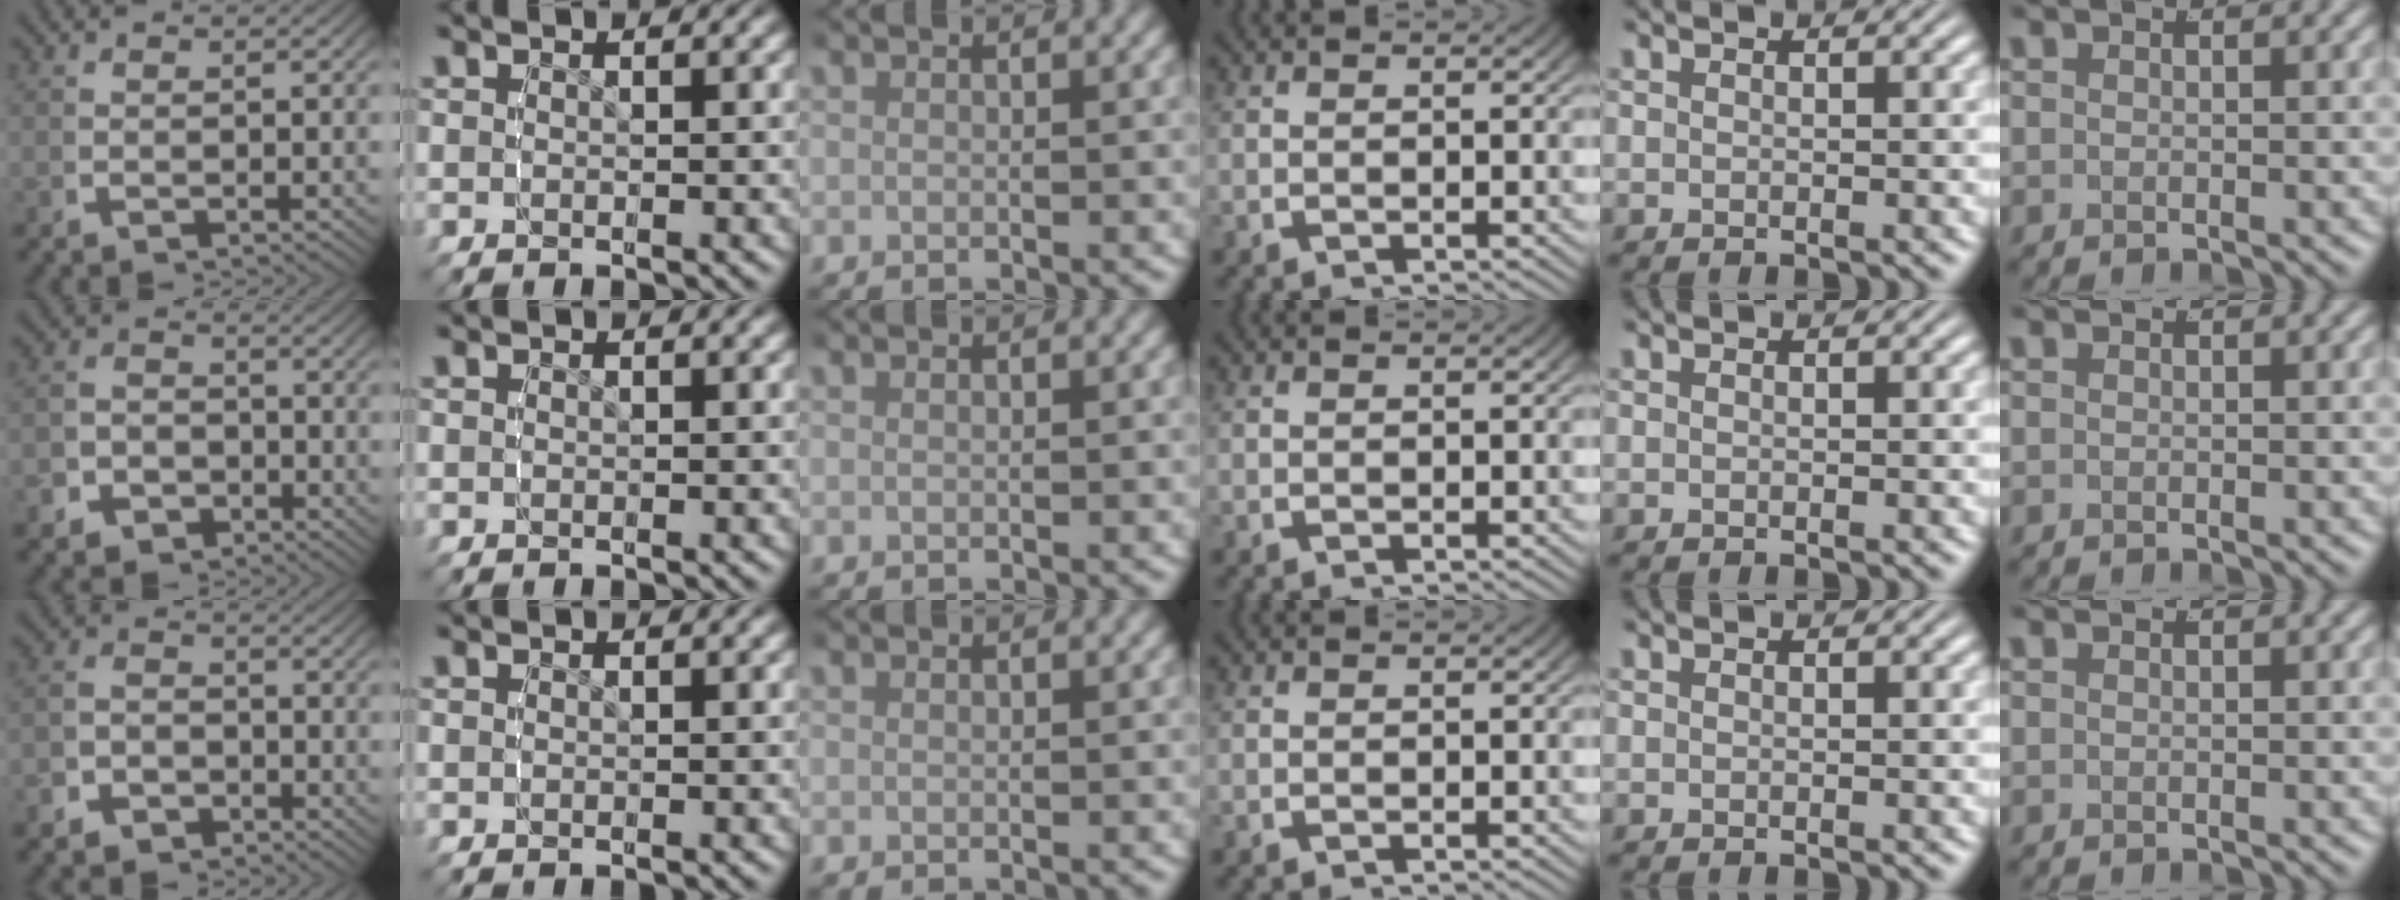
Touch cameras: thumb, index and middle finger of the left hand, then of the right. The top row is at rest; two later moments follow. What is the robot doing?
{"motion": "lift_and_place", "object": "sponge"}